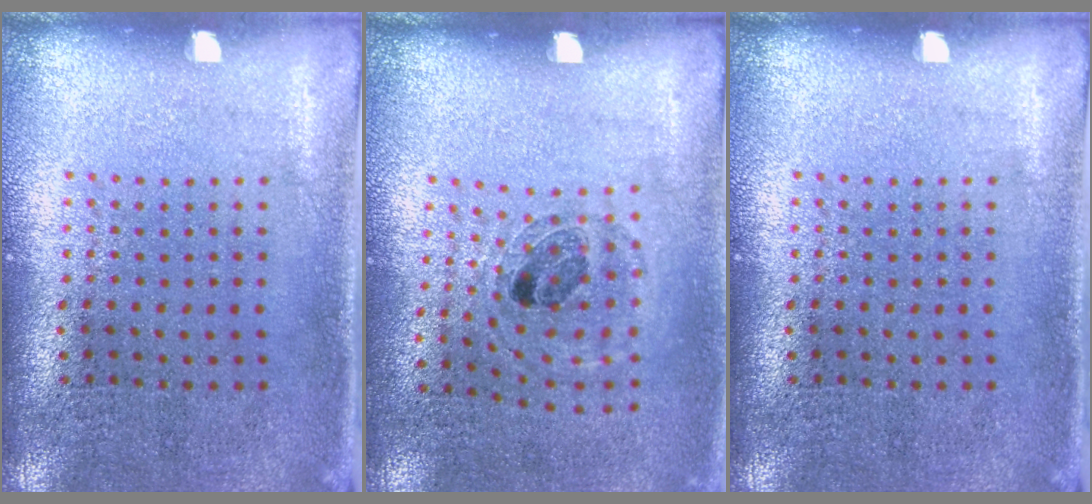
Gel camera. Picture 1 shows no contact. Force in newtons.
{"total": 0.9, "press": 0.9, "slide": 0.3}
{"total": 0.0}